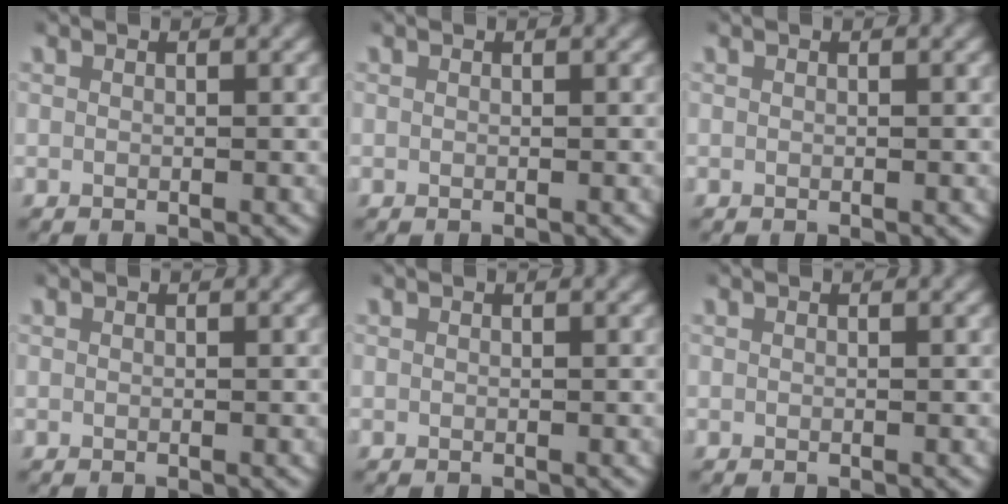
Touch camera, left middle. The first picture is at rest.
{"total": 0.0}
{"total": 0.0}
{"total": 0.0}
{"total": 0.0}
{"total": 0.0}